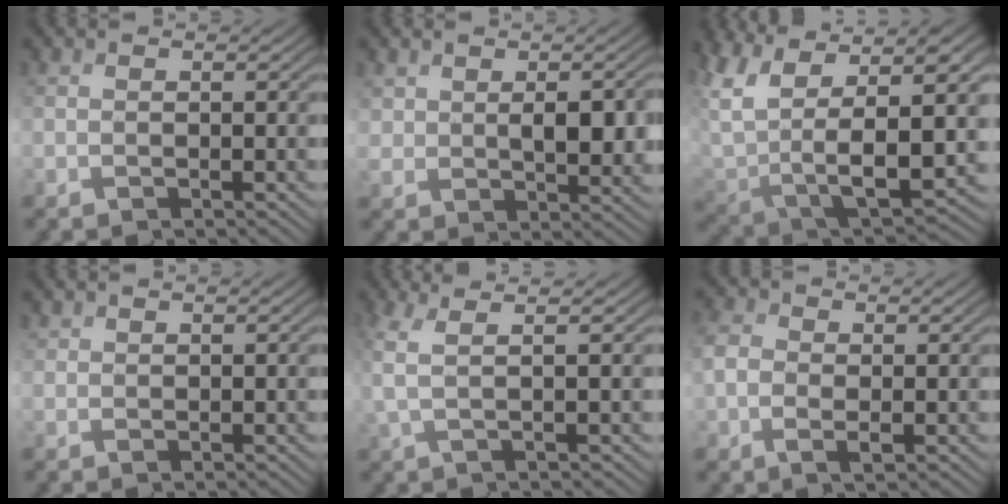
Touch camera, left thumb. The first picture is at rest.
{"total": 5.7, "force": [1.4, 3.7, 4.1], "torque": [-0.080, -0.014, 0.036]}
{"total": 15.5, "force": [3.6, 8.3, 12.5], "torque": [-0.302, -0.015, 0.083]}
{"total": 1.0, "force": [0.9, 0.4, 0.2], "torque": [-0.006, -0.001, 0.022]}
{"total": 4.2, "force": [1.2, 1.1, 3.9], "torque": [-0.081, 0.016, 0.013]}
{"total": 3.7, "force": [-0.2, 2.5, 2.8], "torque": [-0.069, -0.004, -0.009]}